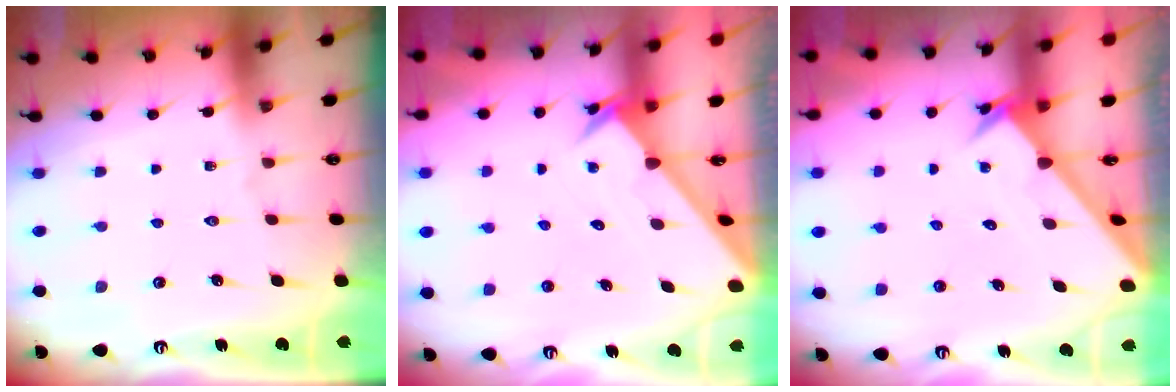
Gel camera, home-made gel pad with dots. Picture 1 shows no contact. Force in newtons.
{"total": 2.0, "press": 2.0, "slide": 0.1}
{"total": 2.6, "press": 2.6, "slide": 0.2}